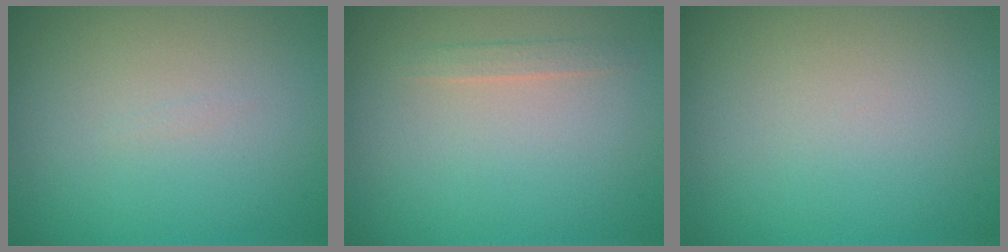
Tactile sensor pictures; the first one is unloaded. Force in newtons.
{"total": 0.9, "press": 0.9, "slide": 0.1}
{"total": 0.0}